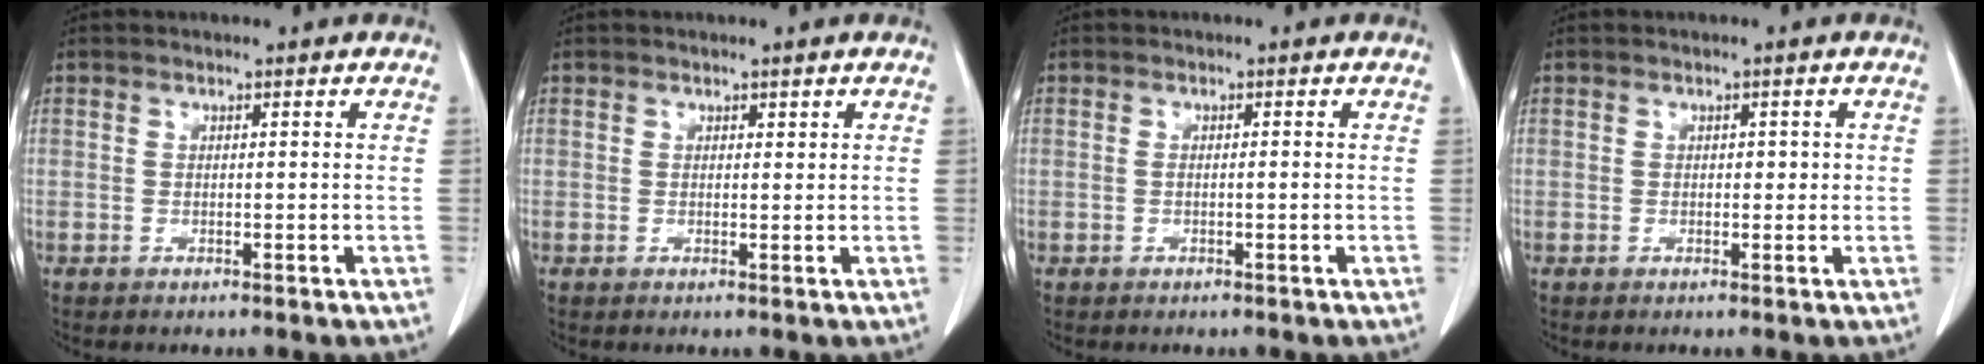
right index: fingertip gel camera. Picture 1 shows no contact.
{"total": 0.6, "force": [0.4, 0.3, 0.3], "torque": [0.001, -0.003, 0.004]}
{"total": 0.9, "force": [-0.1, 0.1, 0.9], "torque": [-0.019, 0.002, 0.000]}
{"total": 1.4, "force": [0.1, 0.9, 1.1], "torque": [-0.011, 0.004, 0.001]}